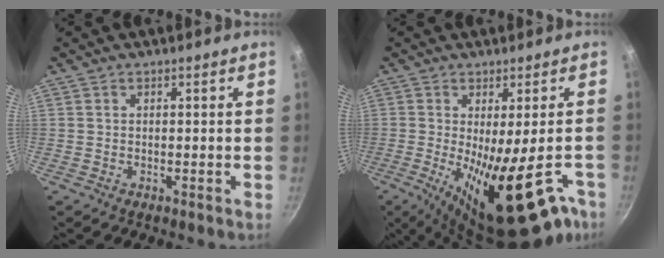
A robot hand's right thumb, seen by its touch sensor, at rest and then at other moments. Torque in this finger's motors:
{"motor_torque": [0.32, 0.96, 1.48, 0.37, 0.49]}